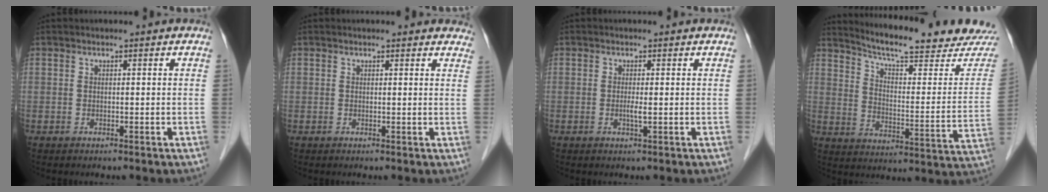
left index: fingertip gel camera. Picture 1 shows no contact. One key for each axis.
{"total": 4.8, "fx": 4.5, "fy": 1.2, "fz": 1.1, "tx": 0.004, "ty": -0.007, "tz": 0.027}
{"total": 1.2, "fx": -0.4, "fy": -0.1, "fz": 1.1, "tx": -0.026, "ty": -0.007, "tz": -0.008}
{"total": 21.4, "fx": 20.0, "fy": 1.1, "fz": 7.6, "tx": -0.114, "ty": -0.080, "tz": 0.260}